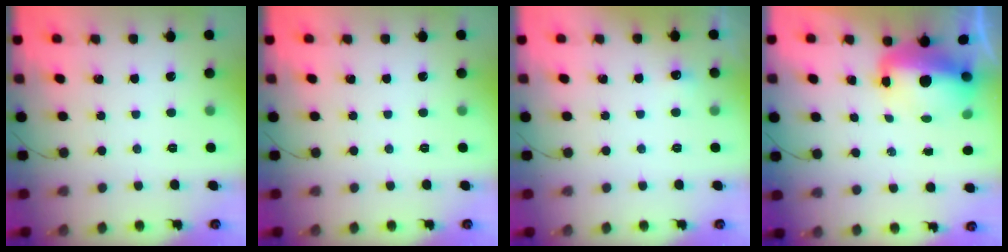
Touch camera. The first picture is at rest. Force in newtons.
{"total": 0.0}
{"total": 3.9, "press": 3.7, "slide": 1.3}
{"total": 10.6, "press": 10.4, "slide": 2.1}